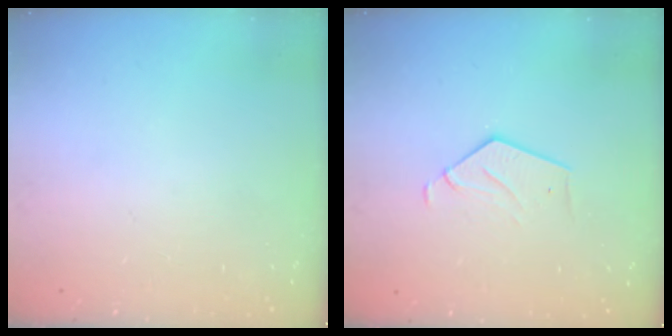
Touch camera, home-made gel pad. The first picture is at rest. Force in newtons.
{"total": 2.8, "press": 2.8, "slide": 0.2}